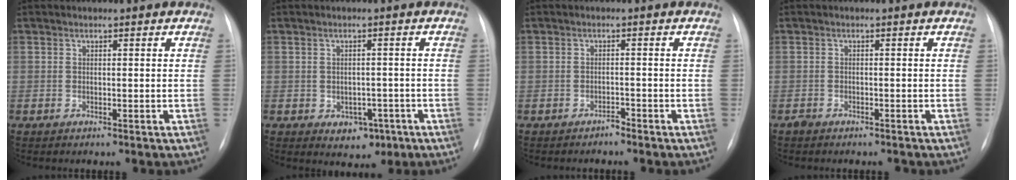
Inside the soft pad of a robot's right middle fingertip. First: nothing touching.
{"total": 4.0, "force": [-1.7, 3.0, 2.1], "torque": [-0.020, 0.008, -0.011]}
{"total": 0.9, "force": [-0.9, 0.1, 0.1], "torque": [0.001, 0.000, -0.015]}
{"total": 1.7, "force": [-1.5, 0.7, 0.4], "torque": [-0.010, 0.000, -0.021]}